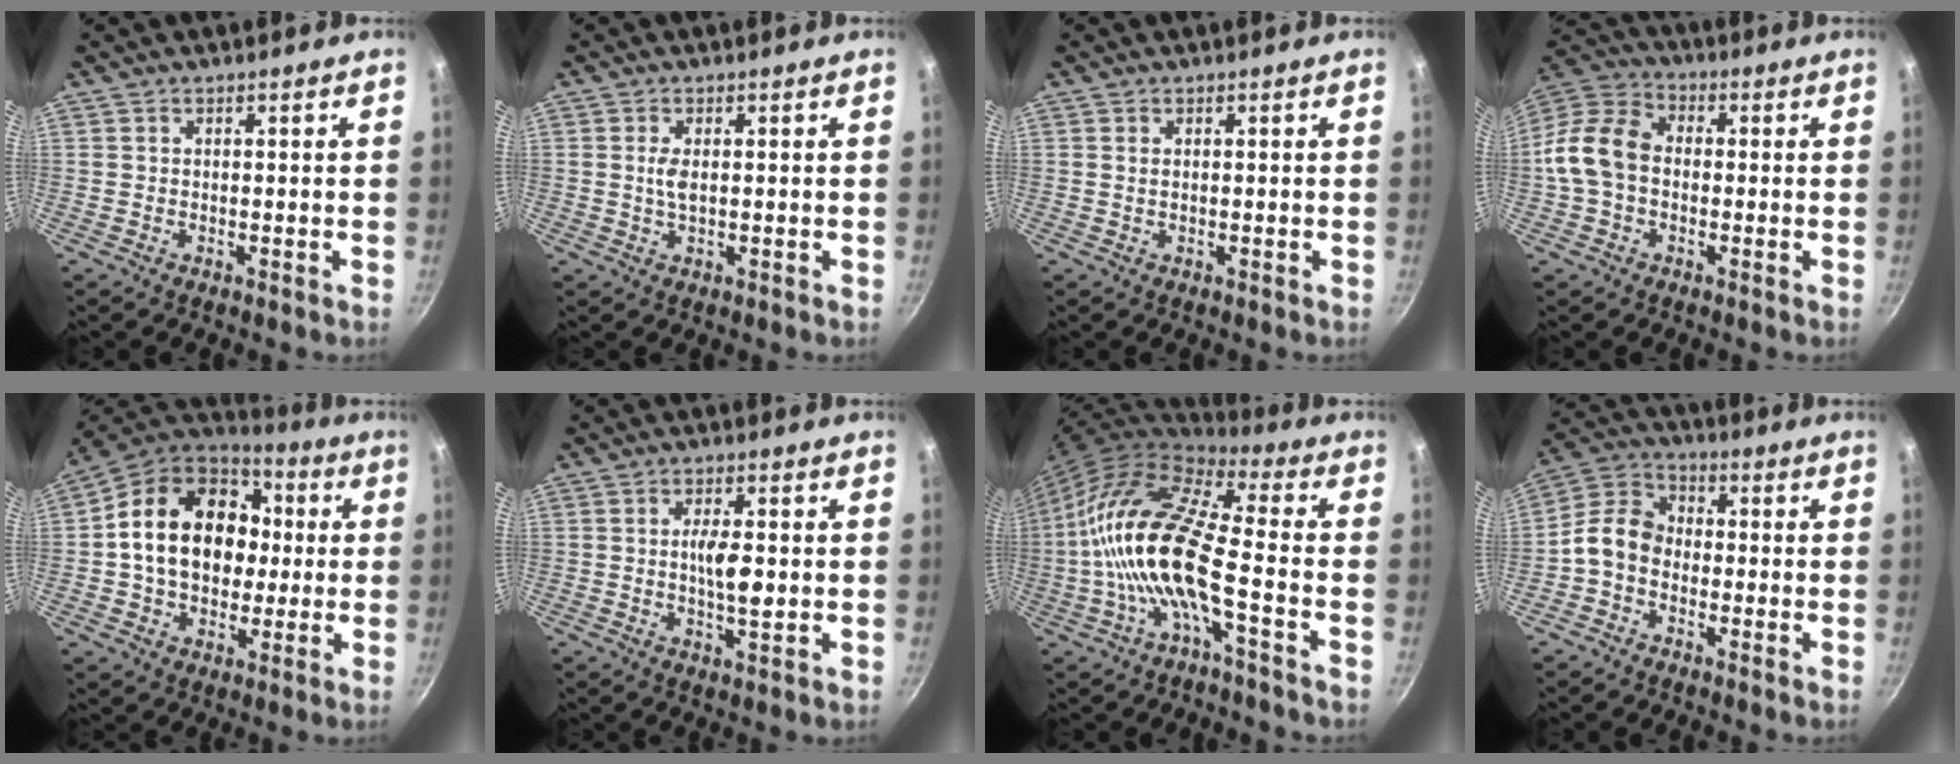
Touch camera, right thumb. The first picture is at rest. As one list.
[{"total": 2.5, "force": [0.3, 1.1, 2.2], "torque": [-0.045, 0.000, 0.007]}, {"total": 0.8, "force": [0.2, 0.4, 0.7], "torque": [-0.013, 0.000, 0.004]}, {"total": 11.3, "force": [-0.9, 8.3, 7.6], "torque": [-0.128, 0.033, -0.036]}, {"total": 21.4, "force": [1.8, 16.0, 14.1], "torque": [-0.217, 0.030, 0.023]}, {"total": 5.8, "force": [0.0, 1.9, 5.5], "torque": [-0.093, -0.002, -0.001]}, {"total": 17.6, "force": [-3.3, 5.1, 16.5], "torque": [-0.320, 0.036, -0.080]}, {"total": 8.0, "force": [-2.2, 6.1, 4.7], "torque": [-0.075, 0.039, -0.067]}]